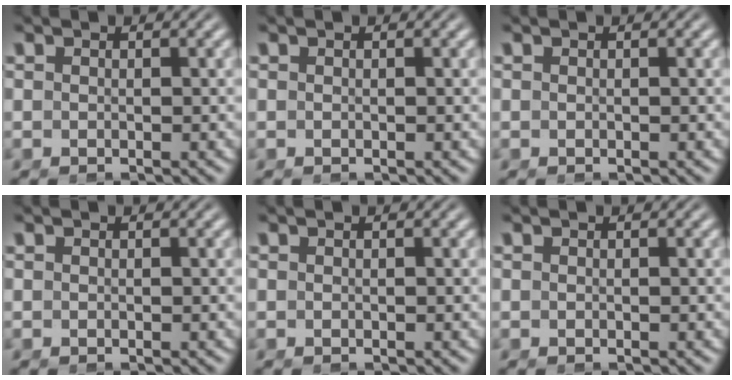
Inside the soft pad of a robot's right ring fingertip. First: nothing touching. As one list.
[{"total": 0.0}, {"total": 0.0}, {"total": 0.0}, {"total": 0.0}, {"total": 0.0}]